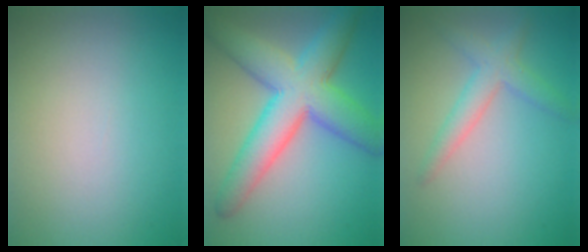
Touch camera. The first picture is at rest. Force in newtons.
{"total": 9.4, "press": 9.3, "slide": 0.5}
{"total": 2.9, "press": 2.9, "slide": 0.1}